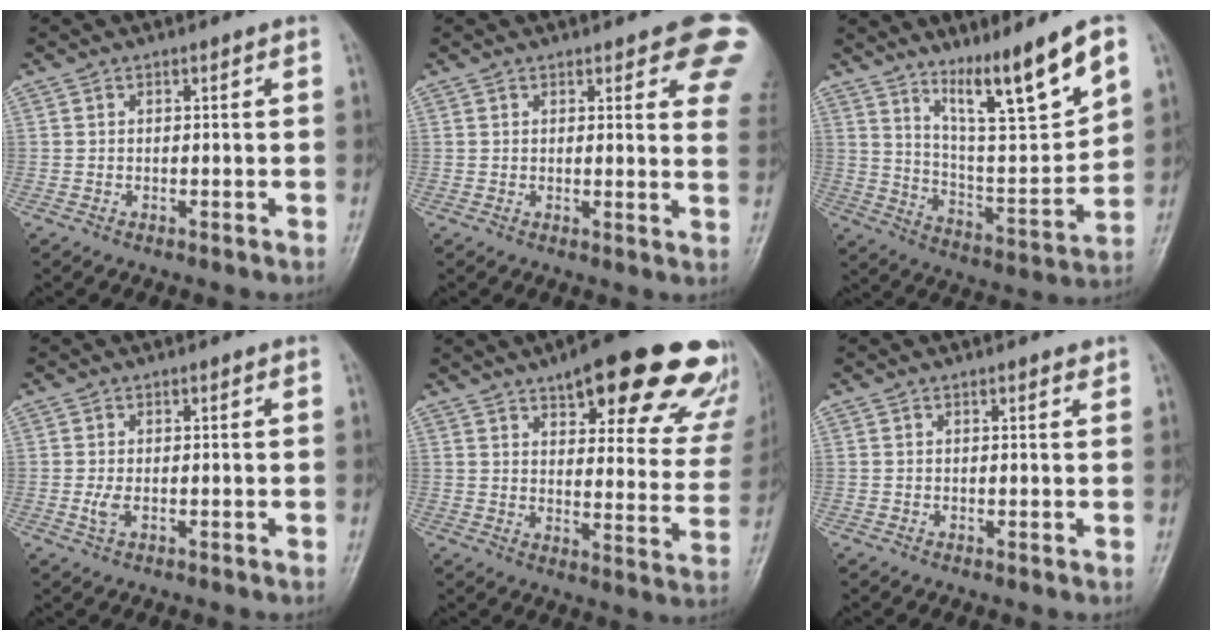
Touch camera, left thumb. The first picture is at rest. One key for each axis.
{"total": 10.8, "fx": 6.4, "fy": 3.6, "fz": 7.9, "tx": -0.055, "ty": -0.026, "tz": 0.059}
{"total": 16.2, "fx": 10.1, "fy": 2.2, "fz": 12.5, "tx": -0.186, "ty": -0.068, "tz": 0.184}
{"total": 2.0, "fx": 0.0, "fy": 1.0, "fz": 1.7, "tx": -0.036, "ty": -0.003, "tz": 0.000}
{"total": 26.7, "fx": 18.1, "fy": 8.7, "fz": 17.6, "tx": -0.186, "ty": -0.065, "tz": 0.219}
{"total": 1.1, "fx": 0.8, "fy": 0.5, "fz": 0.5, "tx": -0.005, "ty": -0.003, "tz": 0.009}